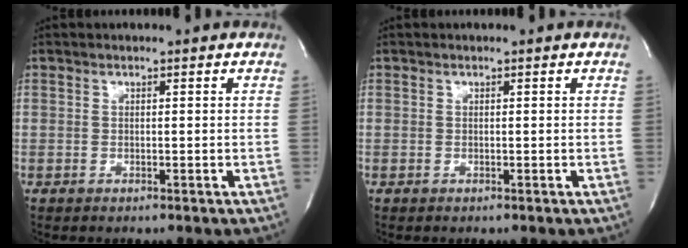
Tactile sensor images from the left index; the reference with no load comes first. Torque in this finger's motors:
{"motor_torque": [0.12, 0.07, -0.03, 0.00]}